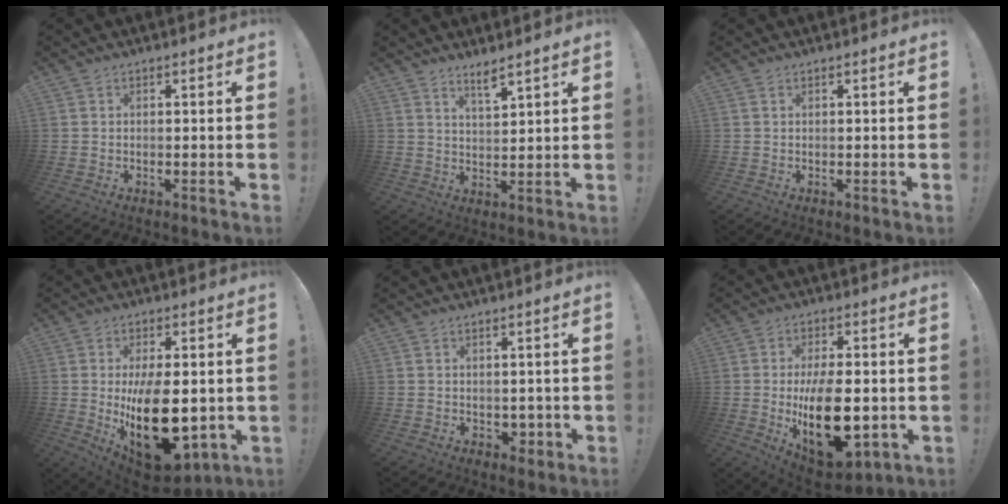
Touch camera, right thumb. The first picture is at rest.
{"total": 4.6, "force": [3.8, 0.4, 2.7], "torque": [-0.038, -0.027, 0.061]}
{"total": 0.0}
{"total": 20.7, "force": [-2.3, 11.7, 16.9], "torque": [-0.267, -0.017, -0.022]}
{"total": 3.1, "force": [0.8, 2.7, 1.3], "torque": [-0.006, -0.008, 0.015]}
{"total": 20.1, "force": [-2.6, 11.4, 16.4], "torque": [-0.257, -0.014, -0.032]}